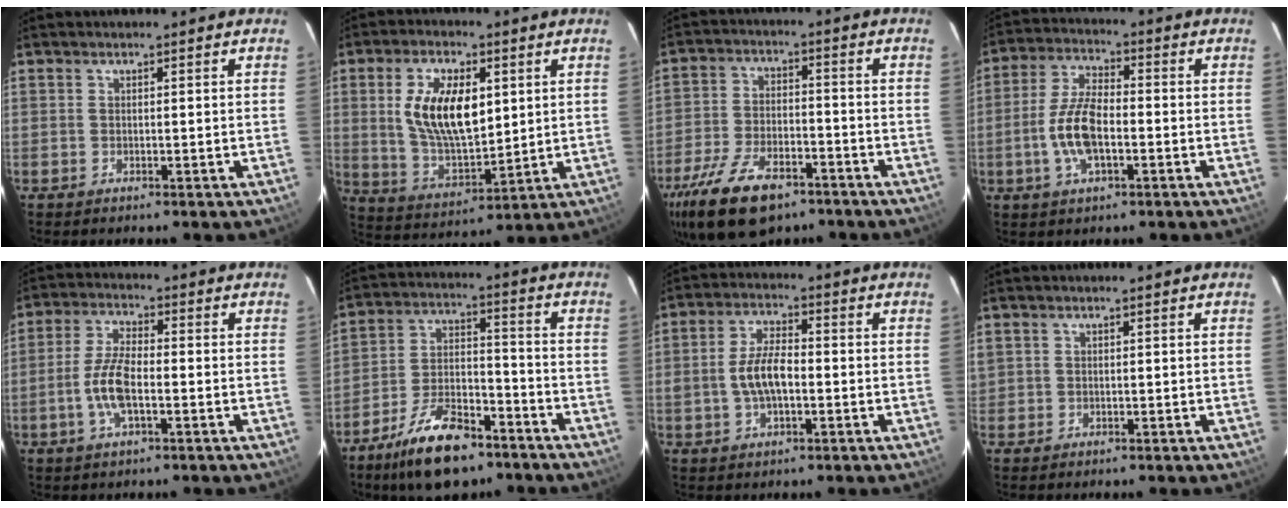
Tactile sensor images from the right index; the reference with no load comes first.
{"total": 14.2, "force": [3.2, 7.0, 12.0], "torque": [-0.230, 0.002, 0.072]}
{"total": 16.6, "force": [-11.0, 7.7, 9.8], "torque": [-0.219, -0.027, -0.191]}
{"total": 9.7, "force": [-2.5, 4.2, 8.4], "torque": [-0.176, 0.005, -0.047]}
{"total": 7.6, "force": [-2.1, 2.7, 6.7], "torque": [-0.144, 0.004, -0.044]}
{"total": 14.9, "force": [-10.5, 6.0, 8.7], "torque": [-0.174, 0.000, -0.178]}
{"total": 7.1, "force": [-1.1, 3.4, 6.1], "torque": [-0.121, 0.007, -0.016]}
{"total": 1.0, "force": [0.3, 1.0, 0.1], "torque": [0.003, 0.003, 0.004]}